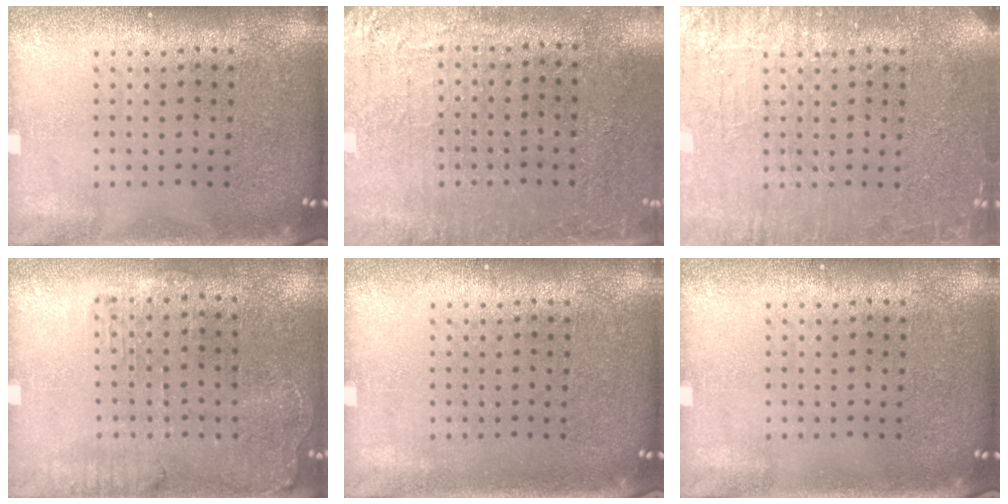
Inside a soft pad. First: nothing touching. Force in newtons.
{"total": 2.9, "press": 2.7, "slide": 1.0}
{"total": 4.7, "press": 4.7, "slide": 0.7}
{"total": 1.3, "press": 1.3, "slide": 0.3}
{"total": 0.0}
{"total": 0.0}